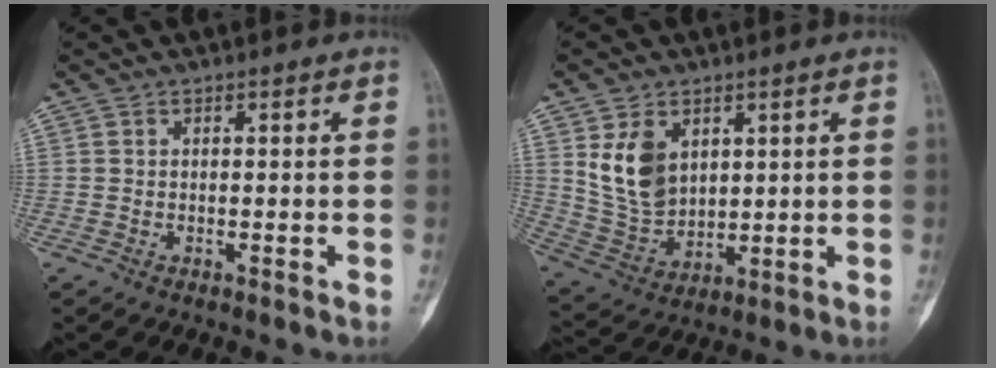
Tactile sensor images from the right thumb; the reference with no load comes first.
{"total": 10.6, "force": [3.8, 7.3, 6.6], "torque": [-0.102, -0.019, 0.095]}